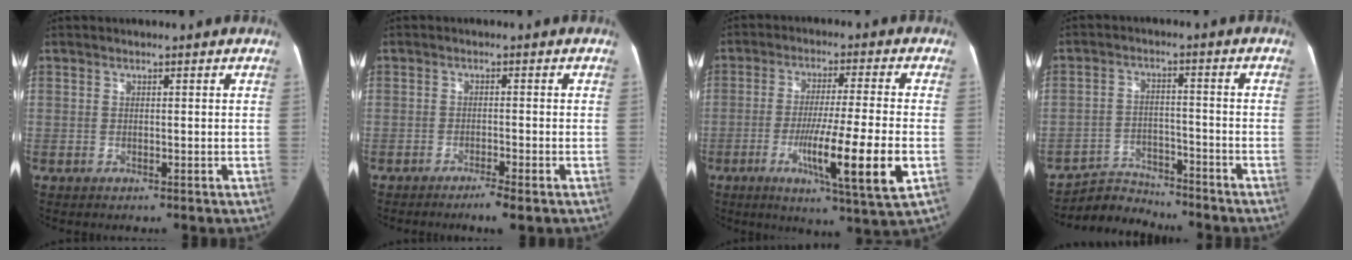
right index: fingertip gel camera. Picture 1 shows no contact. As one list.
[{"total": 3.0, "force": [-2.1, -0.2, 2.1], "torque": [-0.036, -0.006, -0.036]}, {"total": 14.5, "force": [-4.2, -0.6, 13.8], "torque": [-0.240, -0.033, -0.071]}, {"total": 6.3, "force": [-5.9, 1.5, -1.3], "torque": [0.022, 0.014, -0.100]}]